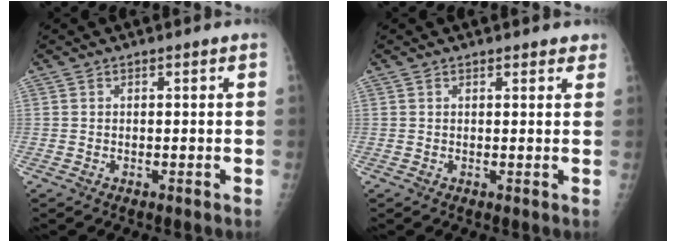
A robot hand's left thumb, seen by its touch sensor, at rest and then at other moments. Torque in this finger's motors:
{"motor_torque": [-0.17, 0.04, -0.31, -0.26, -0.01]}